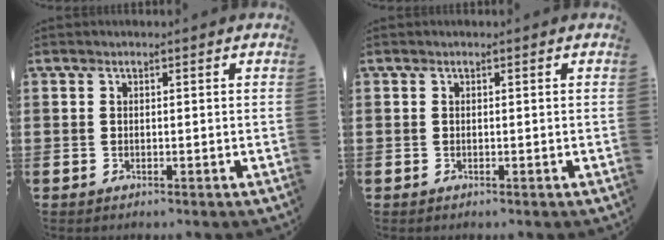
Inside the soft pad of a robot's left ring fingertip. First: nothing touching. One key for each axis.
{"total": 0.0}